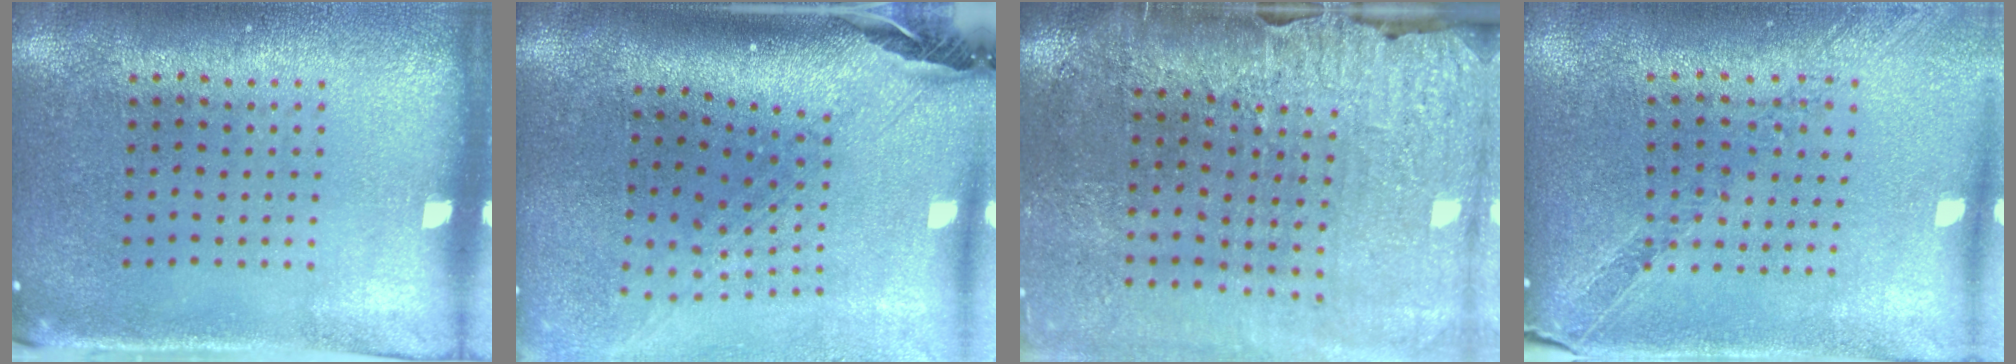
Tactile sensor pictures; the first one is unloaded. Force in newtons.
{"total": 3.0, "press": 2.1, "slide": 2.1}
{"total": 3.7, "press": 3.4, "slide": 1.4}
{"total": 0.6, "press": 0.6, "slide": 0.1}